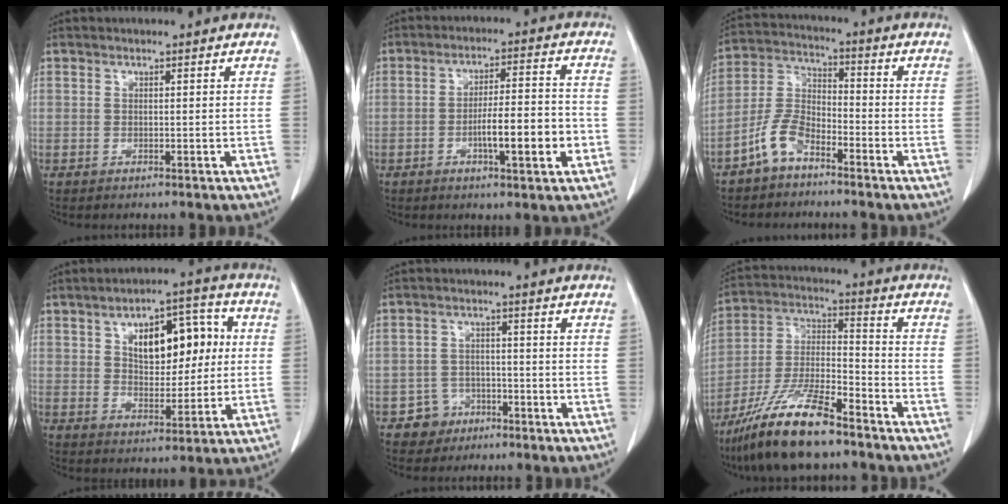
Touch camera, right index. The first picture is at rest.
{"total": 9.1, "force": [-2.8, 1.3, 8.6], "torque": [-0.138, 0.009, -0.044]}
{"total": 7.1, "force": [-4.8, 3.2, 4.0], "torque": [-0.099, 0.011, -0.103]}
{"total": 12.6, "force": [2.8, 6.4, 10.4], "torque": [-0.150, 0.029, 0.049]}
{"total": 4.3, "force": [-2.5, 3.5, -0.1], "torque": [0.010, 0.015, -0.038]}
{"total": 15.4, "force": [-11.3, 2.7, 10.1], "torque": [-0.206, -0.016, -0.207]}